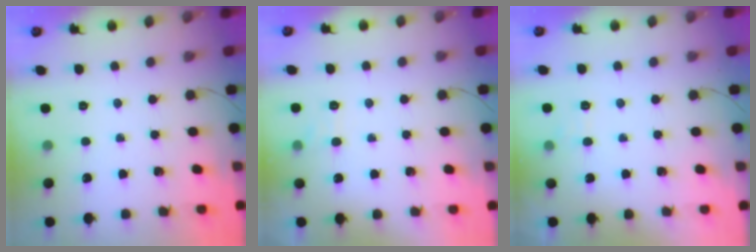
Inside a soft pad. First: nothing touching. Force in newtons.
{"total": 6.1, "press": 6.0, "slide": 1.3}
{"total": 6.2, "press": 6.0, "slide": 1.5}